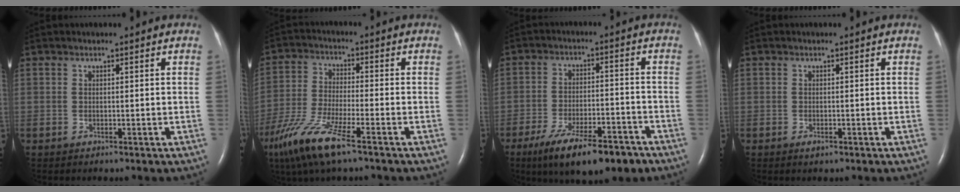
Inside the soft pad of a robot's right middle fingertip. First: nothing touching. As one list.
[{"total": 10.8, "force": [-6.8, 1.1, 8.3], "torque": [-0.185, -0.031, -0.130]}, {"total": 13.2, "force": [-9.3, 3.7, 8.7], "torque": [-0.140, -0.014, -0.149]}, {"total": 0.8, "force": [-0.5, 0.3, 0.6], "torque": [-0.011, -0.001, -0.005]}]